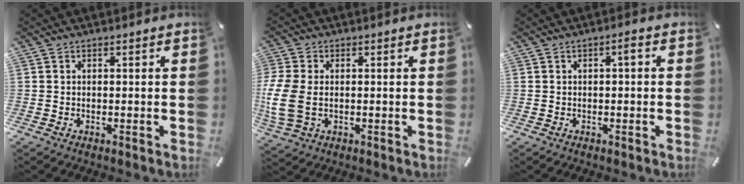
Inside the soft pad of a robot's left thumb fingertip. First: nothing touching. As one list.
[{"total": 8.8, "force": [-0.4, 6.0, 6.5], "torque": [-0.156, 0.001, -0.005]}, {"total": 1.7, "force": [-0.2, 0.5, 1.6], "torque": [-0.030, 0.008, -0.006]}]